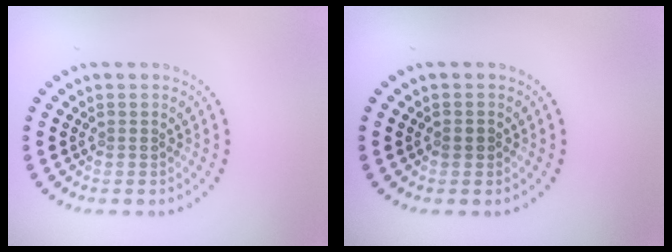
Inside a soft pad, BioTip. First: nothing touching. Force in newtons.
{"total": 0.8, "press": 0.8, "slide": 0.2}